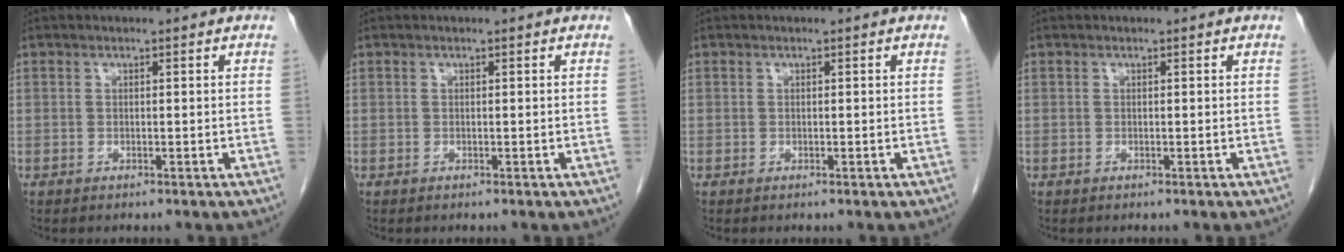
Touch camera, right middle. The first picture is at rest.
{"total": 0.0}
{"total": 0.0}
{"total": 0.0}